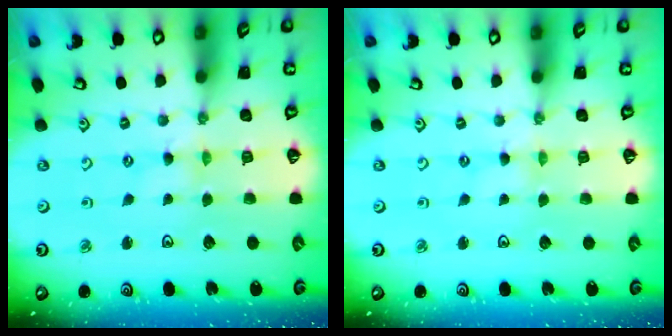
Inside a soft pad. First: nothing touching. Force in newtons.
{"total": 0.0}